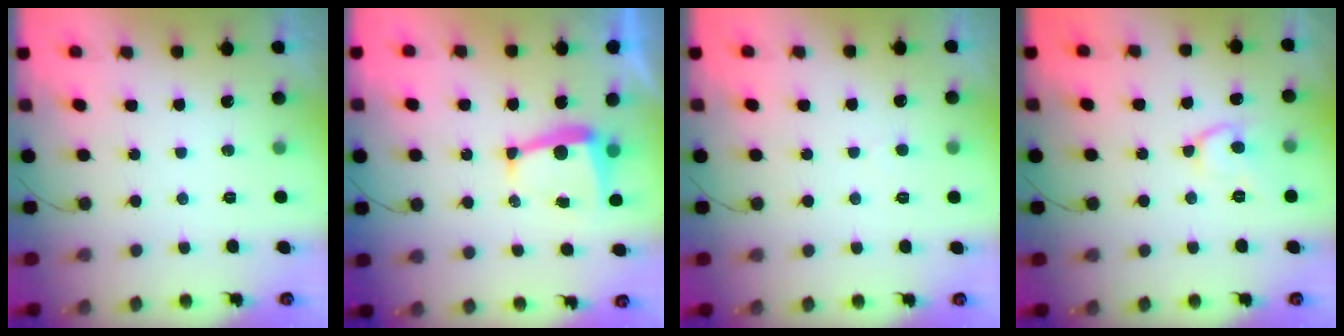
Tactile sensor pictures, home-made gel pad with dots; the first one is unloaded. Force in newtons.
{"total": 6.1, "press": 6.1, "slide": 0.2}
{"total": 2.5, "press": 2.5, "slide": 0.2}
{"total": 9.6, "press": 9.6, "slide": 0.8}